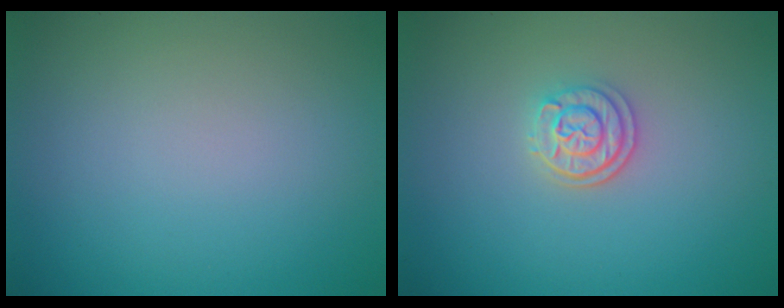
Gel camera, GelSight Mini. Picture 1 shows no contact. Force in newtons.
{"total": 2.4, "press": 2.1, "slide": 1.1}